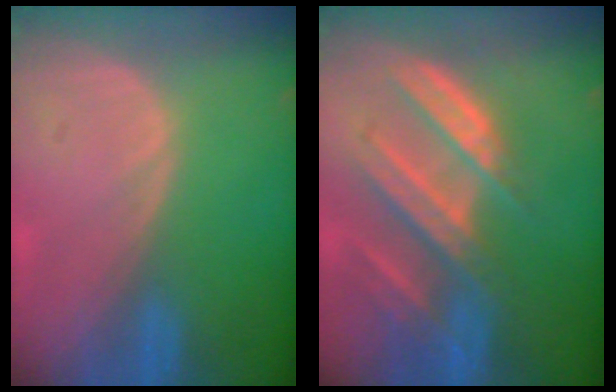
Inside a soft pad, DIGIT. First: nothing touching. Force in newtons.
{"total": 9.4, "press": 8.3, "slide": 4.4}